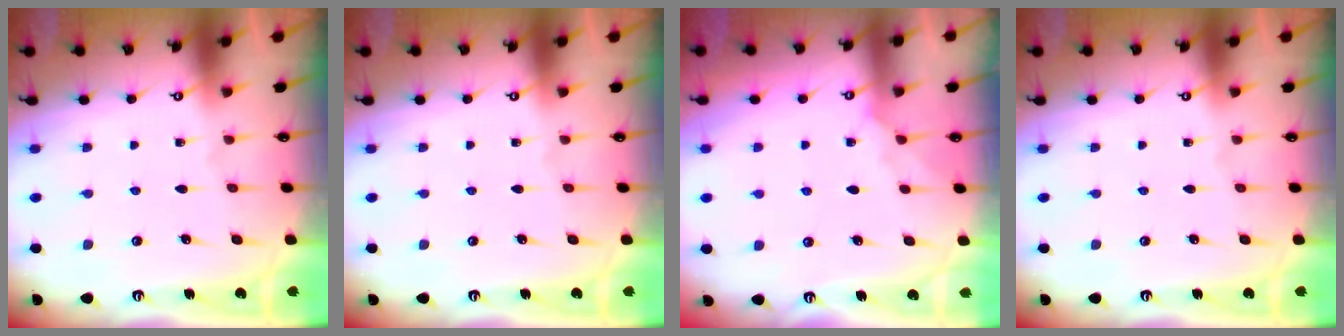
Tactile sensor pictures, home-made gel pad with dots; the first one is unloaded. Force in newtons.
{"total": 0.0}
{"total": 3.8, "press": 3.7, "slide": 0.5}
{"total": 0.0}